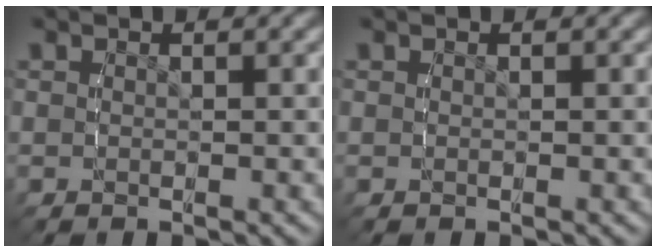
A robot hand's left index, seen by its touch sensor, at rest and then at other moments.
{"total": 0.0}